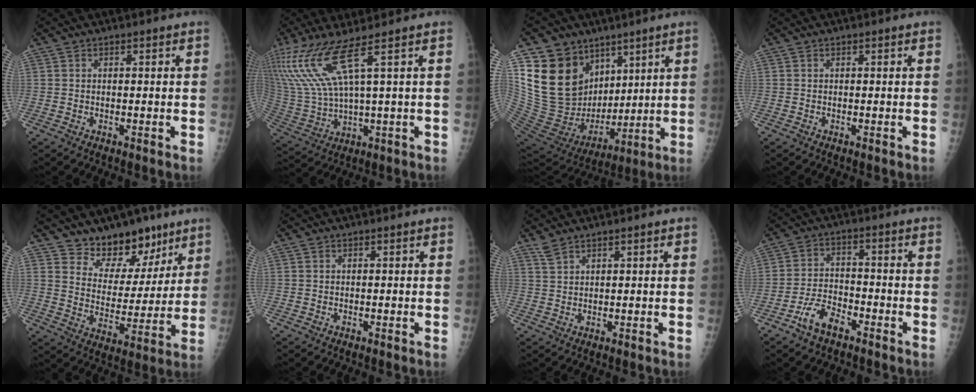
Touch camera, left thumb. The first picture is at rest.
{"total": 12.1, "force": [6.4, 0.8, 10.2], "torque": [-0.259, -0.025, 0.148]}
{"total": 22.0, "force": [9.7, 16.5, 11.0], "torque": [-0.186, -0.024, 0.204]}
{"total": 0.0}
{"total": 12.3, "force": [9.2, 7.0, 4.3], "torque": [-0.011, -0.063, 0.157]}
{"total": 0.0}
{"total": 2.0, "force": [1.7, 0.4, 1.0], "torque": [-0.019, 0.001, 0.041]}
{"total": 6.5, "force": [-4.5, 3.1, 3.5], "torque": [-0.064, 0.028, -0.084]}